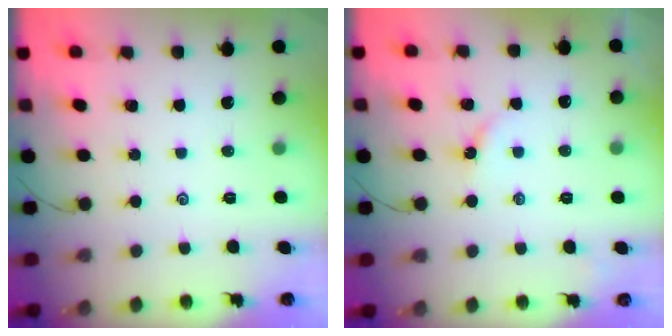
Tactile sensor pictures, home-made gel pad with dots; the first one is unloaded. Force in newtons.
{"total": 2.4, "press": 2.4, "slide": 0.3}